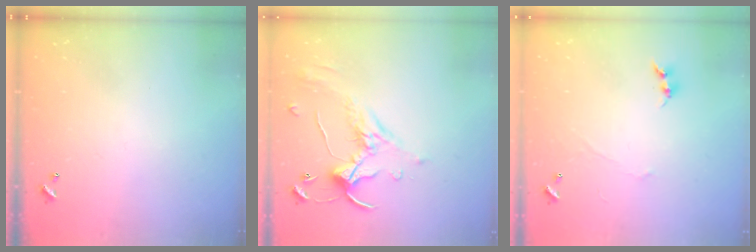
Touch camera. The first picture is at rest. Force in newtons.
{"total": 1.1, "press": 0.4, "slide": 1.0}
{"total": 1.5, "press": 1.4, "slide": 0.5}